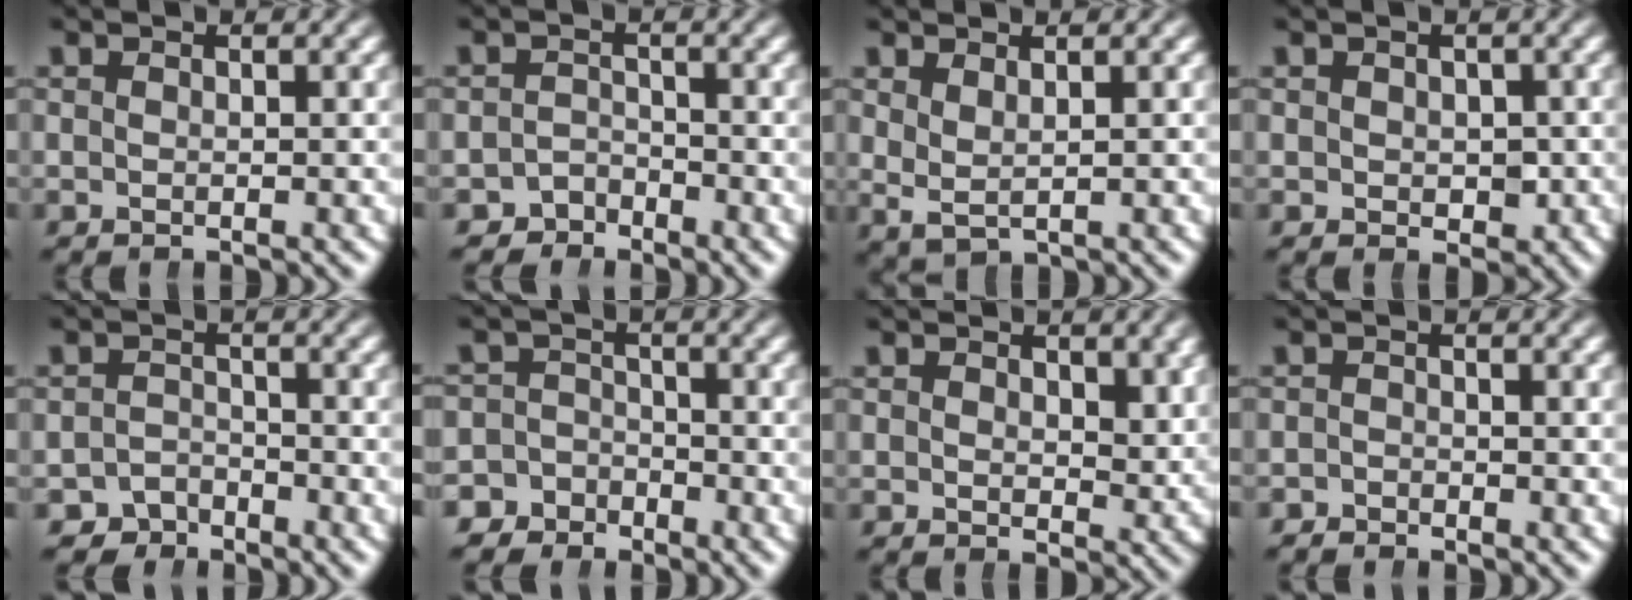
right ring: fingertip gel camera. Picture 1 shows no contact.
{"total": 2.9, "force": [-2.6, 1.3, -0.3], "torque": [0.012, -0.013, -0.043]}
{"total": 1.7, "force": [0.9, 0.8, 1.2], "torque": [-0.029, -0.012, 0.034]}
{"total": 1.5, "force": [-0.5, 1.3, 0.6], "torque": [-0.002, -0.012, 0.002]}
{"total": 3.6, "force": [-3.1, 1.8, -0.2], "torque": [0.015, -0.013, -0.055]}
{"total": 5.7, "force": [-3.9, 4.1, 0.4], "torque": [0.003, -0.015, -0.073]}
{"total": 1.7, "force": [0.8, 0.9, 1.1], "torque": [-0.010, -0.015, 0.020]}
{"total": 1.2, "force": [-1.1, 0.0, -0.5], "torque": [0.017, -0.010, -0.018]}